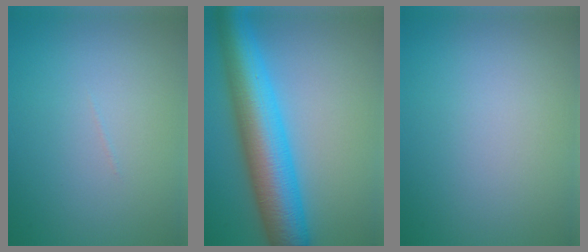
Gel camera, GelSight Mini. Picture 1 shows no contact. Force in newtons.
{"total": 10.5, "press": 10.5, "slide": 0.2}
{"total": 0.0}